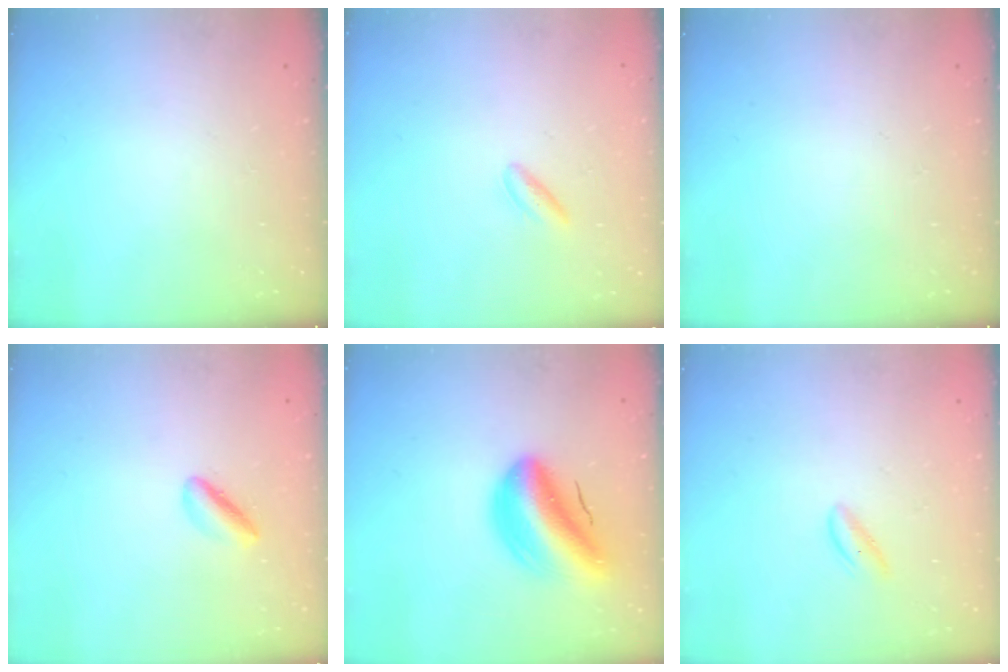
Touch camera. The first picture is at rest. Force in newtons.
{"total": 2.5, "press": 2.2, "slide": 1.2}
{"total": 0.0}
{"total": 2.8, "press": 2.8, "slide": 0.5}
{"total": 13.7, "press": 13.1, "slide": 3.8}
{"total": 0.9, "press": 0.8, "slide": 0.4}